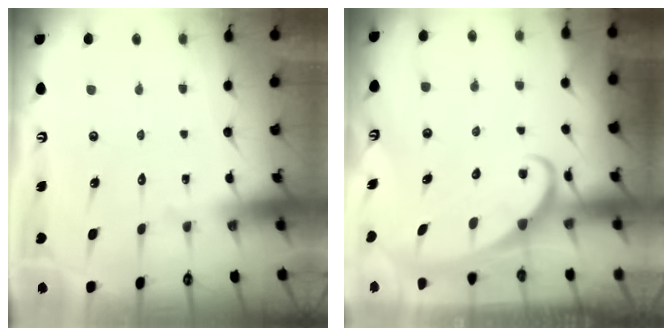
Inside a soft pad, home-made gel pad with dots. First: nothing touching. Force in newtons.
{"total": 2.6, "press": 2.6, "slide": 0.3}